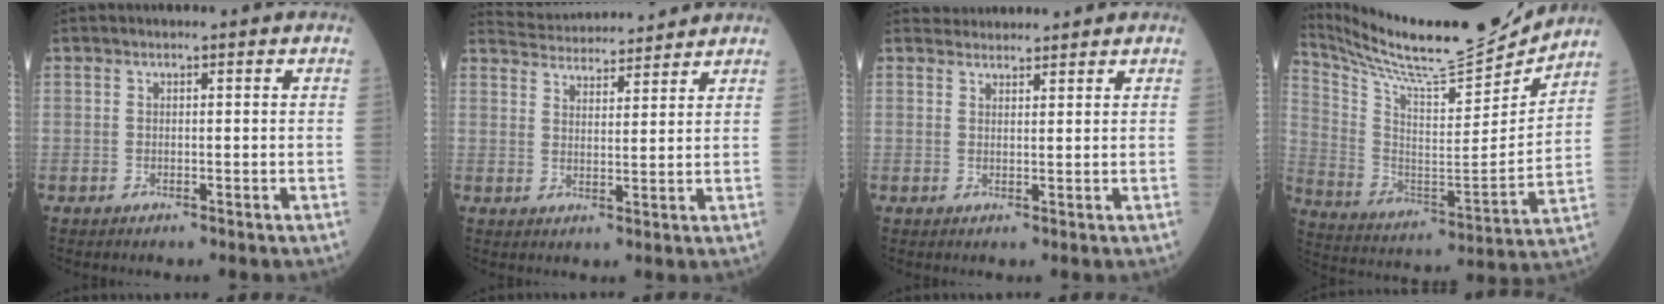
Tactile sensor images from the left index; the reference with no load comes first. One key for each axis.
{"total": 9.9, "fx": 9.8, "fy": 1.0, "fz": 1.5, "tx": -0.033, "ty": 0.023, "tz": 0.148}
{"total": 2.9, "fx": 2.9, "fy": 0.5, "fz": -0.3, "tx": -0.001, "ty": 0.022, "tz": 0.051}
{"total": 22.0, "fx": 20.5, "fy": 0.9, "fz": 7.7, "tx": -0.166, "ty": -0.049, "tz": 0.333}